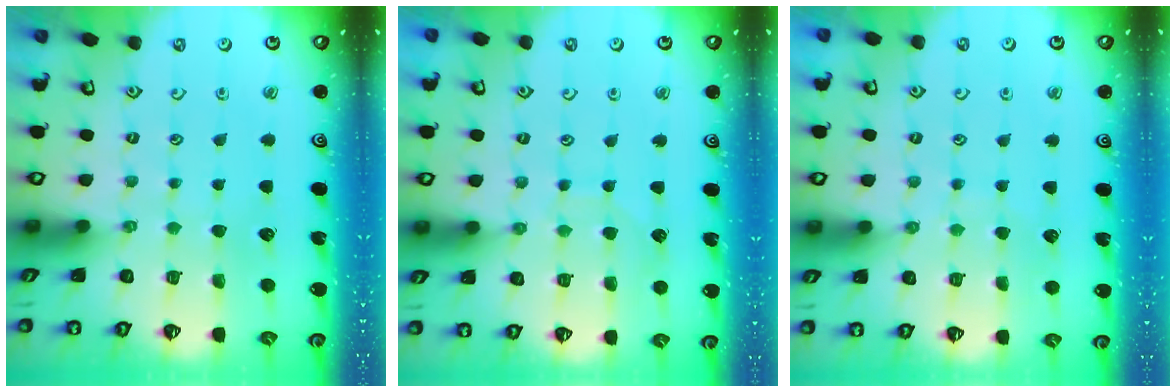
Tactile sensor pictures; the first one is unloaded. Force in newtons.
{"total": 6.1, "press": 6.1, "slide": 0.6}
{"total": 5.4, "press": 5.3, "slide": 0.6}